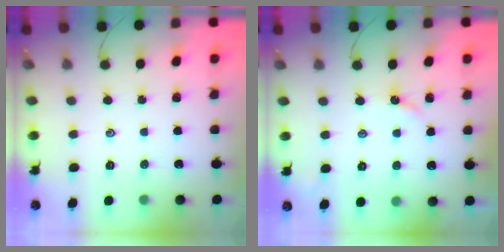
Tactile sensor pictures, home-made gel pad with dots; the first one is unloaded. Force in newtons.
{"total": 2.7, "press": 2.7, "slide": 0.4}